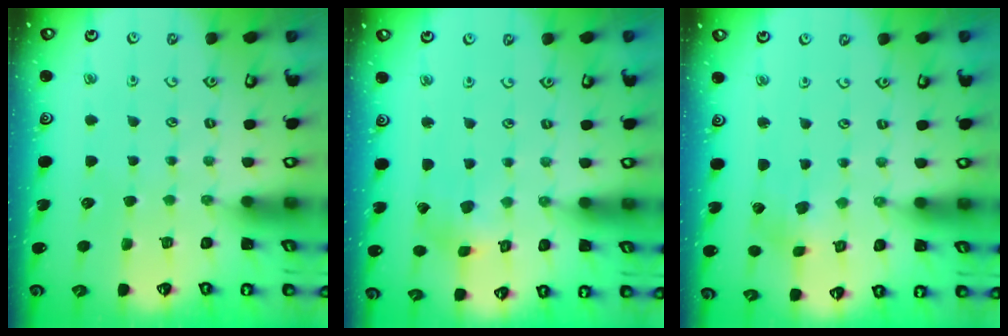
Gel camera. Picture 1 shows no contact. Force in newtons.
{"total": 2.4, "press": 2.3, "slide": 0.4}
{"total": 2.5, "press": 2.5, "slide": 0.6}